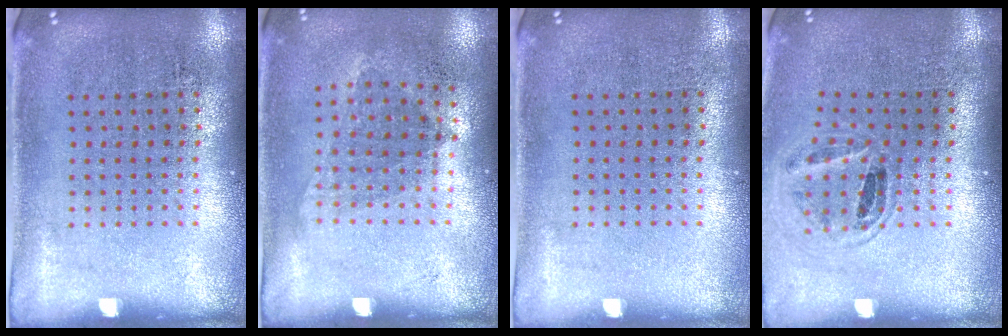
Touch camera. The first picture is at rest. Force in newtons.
{"total": 0.9, "press": 0.7, "slide": 0.6}
{"total": 0.0}
{"total": 0.9, "press": 0.9, "slide": 0.3}